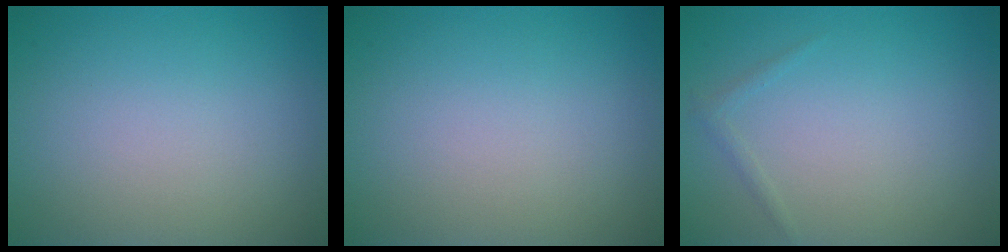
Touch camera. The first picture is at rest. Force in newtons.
{"total": 0.0}
{"total": 0.6, "press": 0.6, "slide": 0.1}